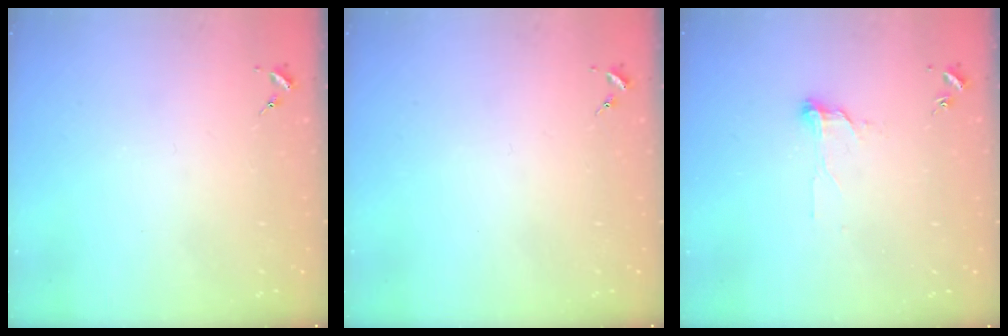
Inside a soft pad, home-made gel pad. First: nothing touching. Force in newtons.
{"total": 0.0}
{"total": 8.2, "press": 8.2, "slide": 0.7}